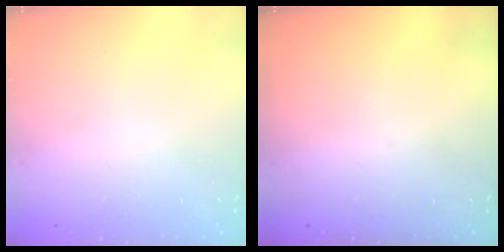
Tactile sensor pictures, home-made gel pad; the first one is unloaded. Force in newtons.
{"total": 0.0}